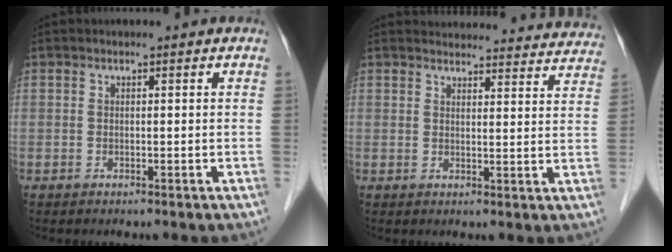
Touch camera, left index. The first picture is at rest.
{"total": 21.7, "force": [21.0, 4.2, 3.5], "torque": [-0.035, -0.033, 0.233]}